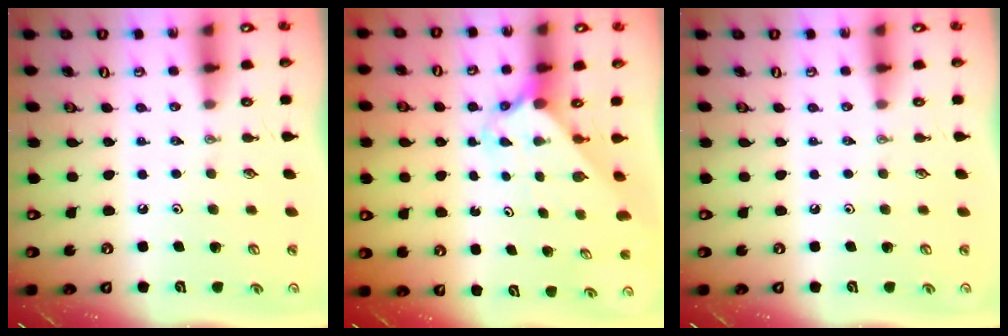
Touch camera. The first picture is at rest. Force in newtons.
{"total": 2.4, "press": 2.3, "slide": 0.2}
{"total": 0.0}